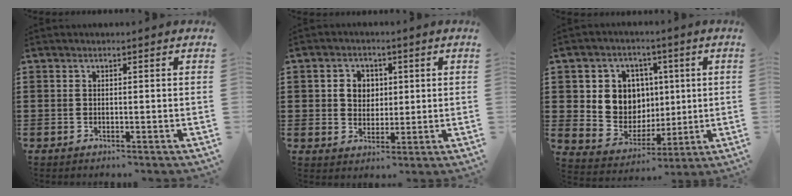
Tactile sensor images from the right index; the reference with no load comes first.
{"total": 3.8, "force": [0.7, 3.4, 1.7], "torque": [-0.047, 0.013, 0.008]}
{"total": 8.3, "force": [1.8, 7.7, 2.4], "torque": [-0.073, -0.003, 0.037]}